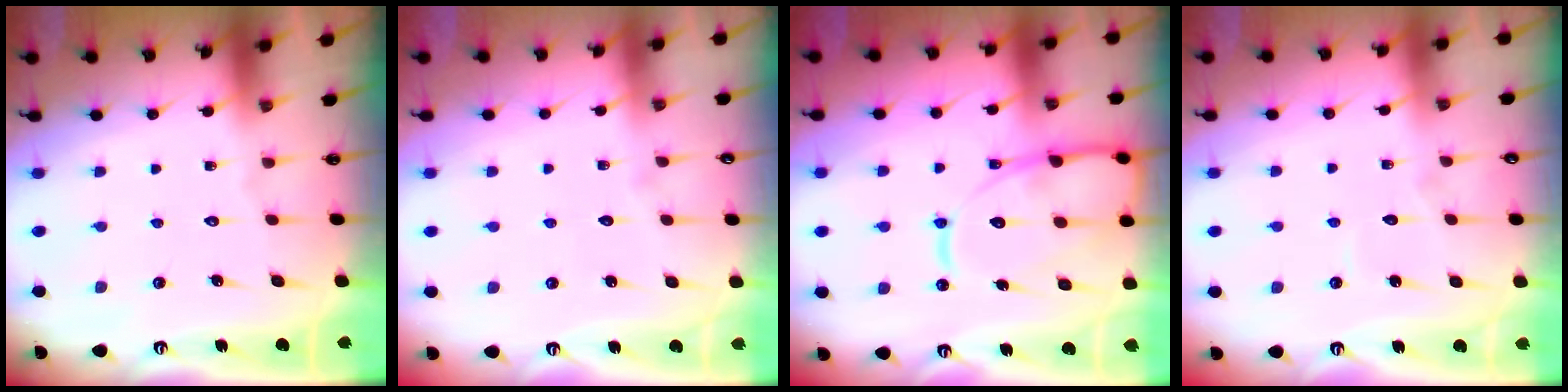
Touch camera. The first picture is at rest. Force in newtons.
{"total": 2.1, "press": 2.1, "slide": 0.2}
{"total": 17.5, "press": 17.4, "slide": 1.6}
{"total": 2.7, "press": 2.7, "slide": 0.2}